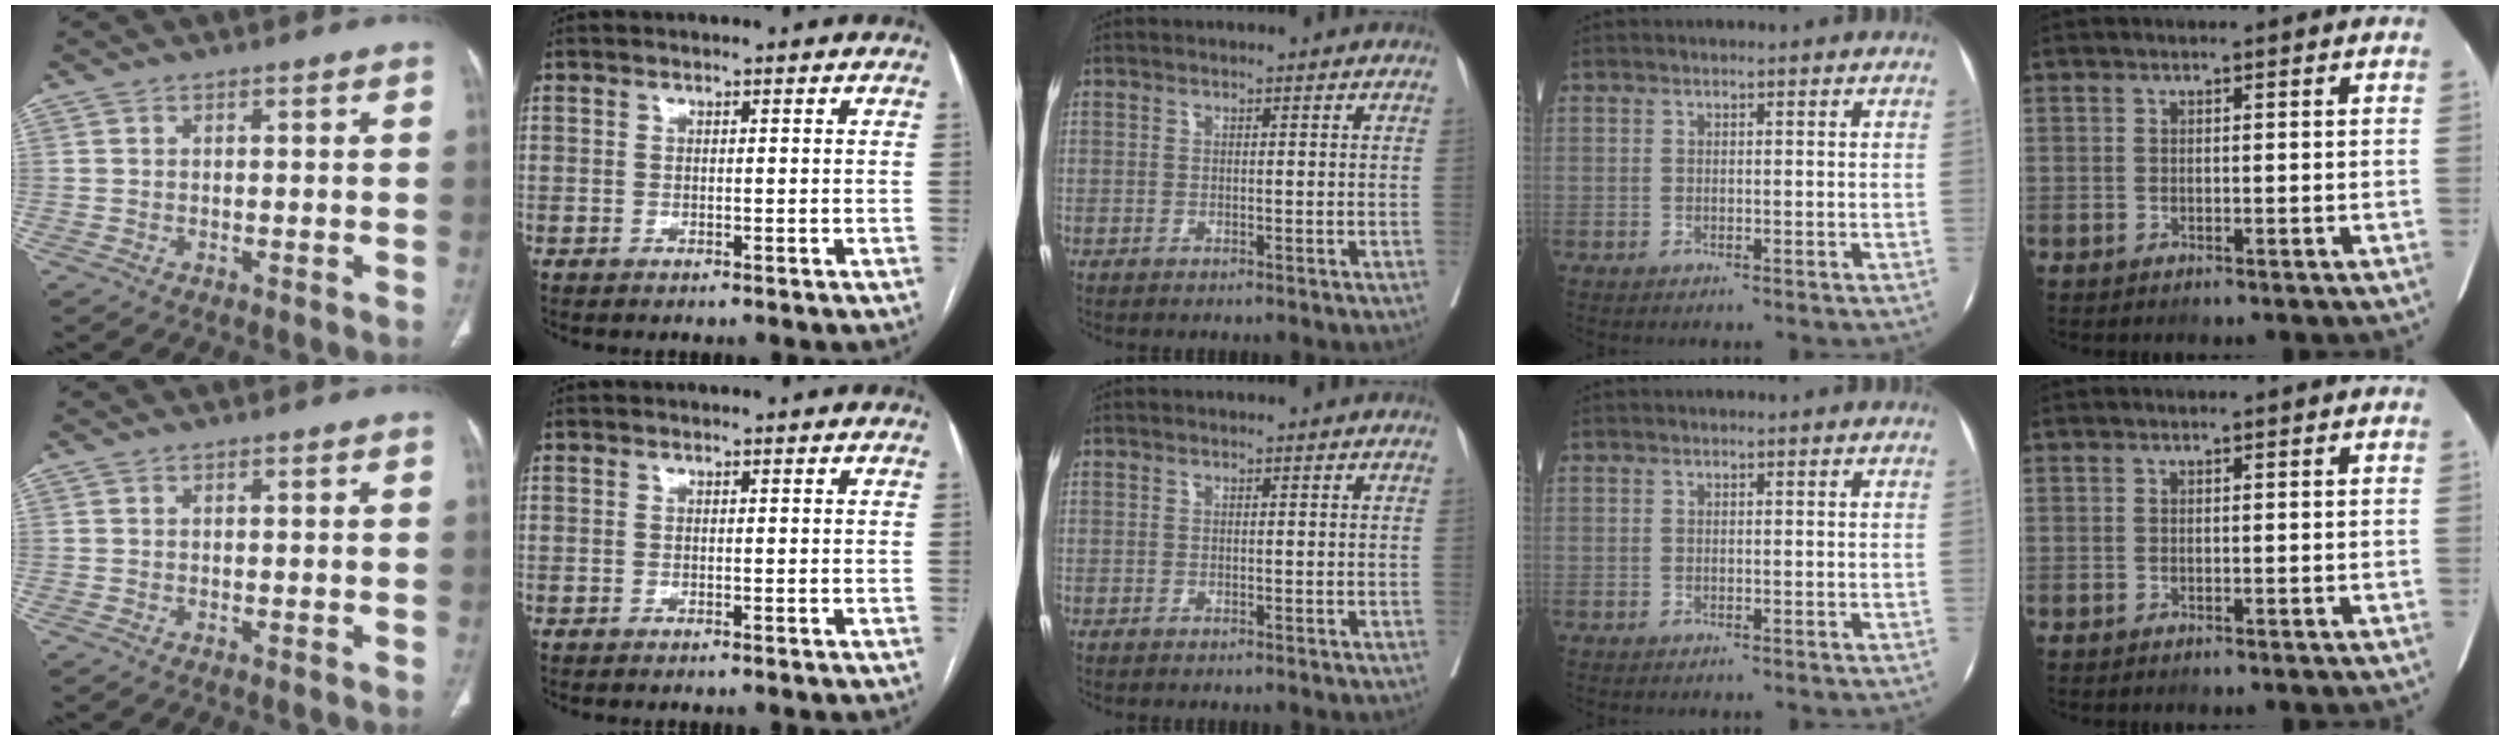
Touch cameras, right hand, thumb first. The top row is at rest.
{}